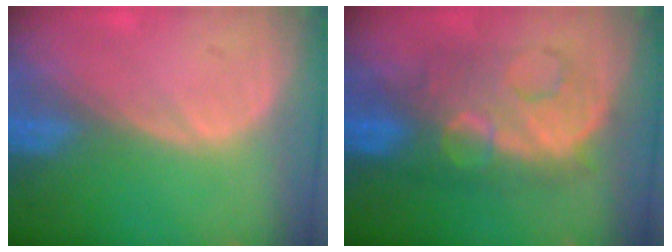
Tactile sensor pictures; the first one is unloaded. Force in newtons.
{"total": 9.1, "press": 9.0, "slide": 0.3}